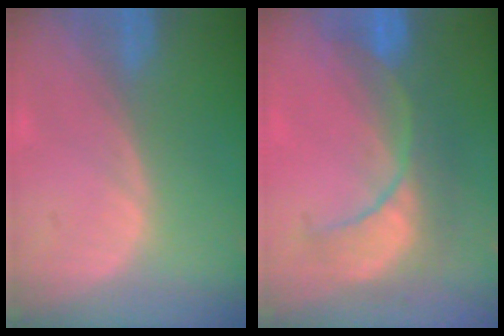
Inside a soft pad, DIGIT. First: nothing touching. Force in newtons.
{"total": 8.1, "press": 8.1, "slide": 0.8}